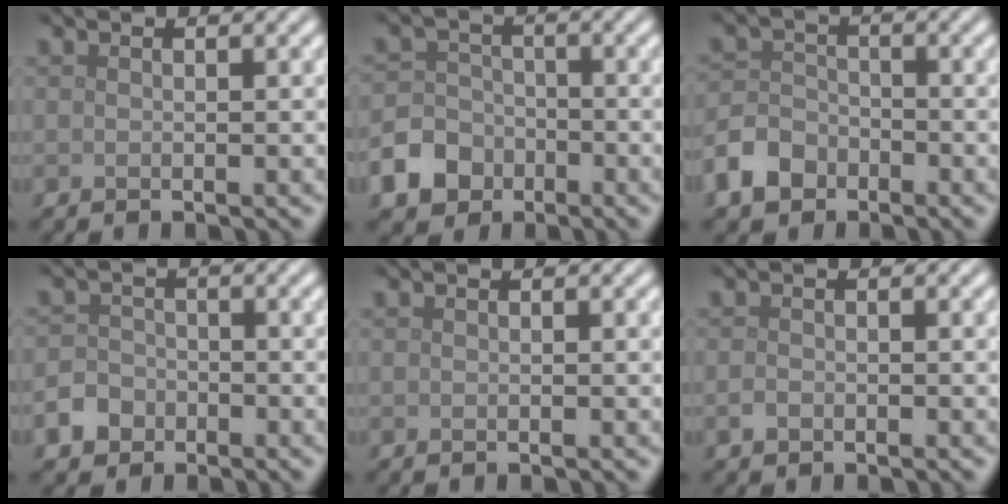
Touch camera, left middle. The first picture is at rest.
{"total": 6.5, "force": [-3.8, 5.1, 1.6], "torque": [-0.020, -0.017, -0.086]}
{"total": 3.8, "force": [-2.4, 2.7, 1.4], "torque": [-0.031, 0.002, -0.052]}
{"total": 3.2, "force": [-2.0, 2.4, 0.8], "torque": [-0.006, -0.004, -0.040]}
{"total": 0.0}
{"total": 0.7, "force": [-0.4, 0.5, 0.4], "torque": [-0.008, -0.003, -0.008]}